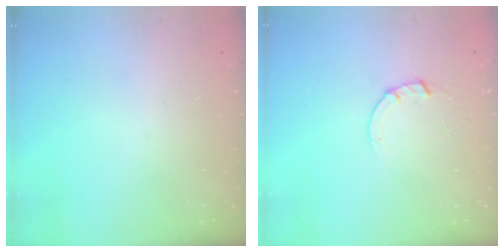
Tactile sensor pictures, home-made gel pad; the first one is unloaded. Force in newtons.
{"total": 1.5, "press": 1.5, "slide": 0.3}